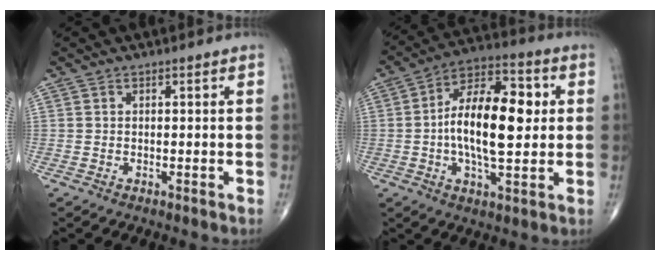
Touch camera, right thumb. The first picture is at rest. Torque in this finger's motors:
{"motor_torque": [0.34, 0.75, 1.51, 0.07, 0.11]}